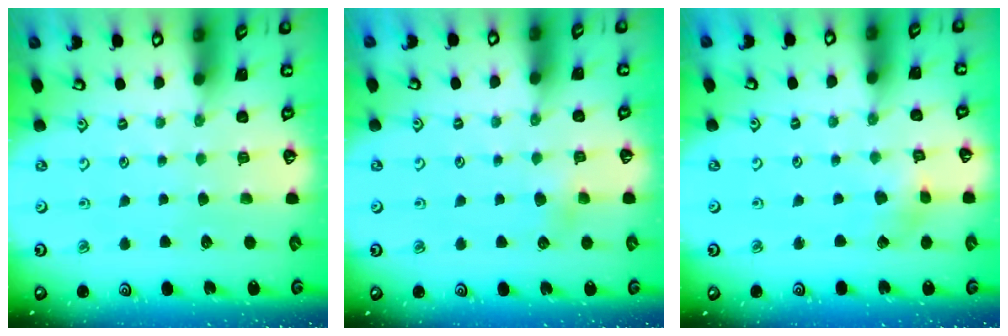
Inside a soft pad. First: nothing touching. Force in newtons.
{"total": 3.7, "press": 3.7, "slide": 0.6}
{"total": 2.7, "press": 2.7, "slide": 0.3}